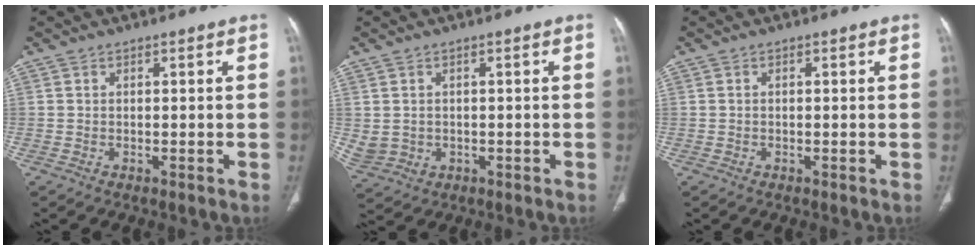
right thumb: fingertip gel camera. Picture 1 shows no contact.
{"total": 6.3, "force": [-0.2, 5.5, 3.1], "torque": [-0.084, 0.002, 0.017]}
{"total": 0.0}